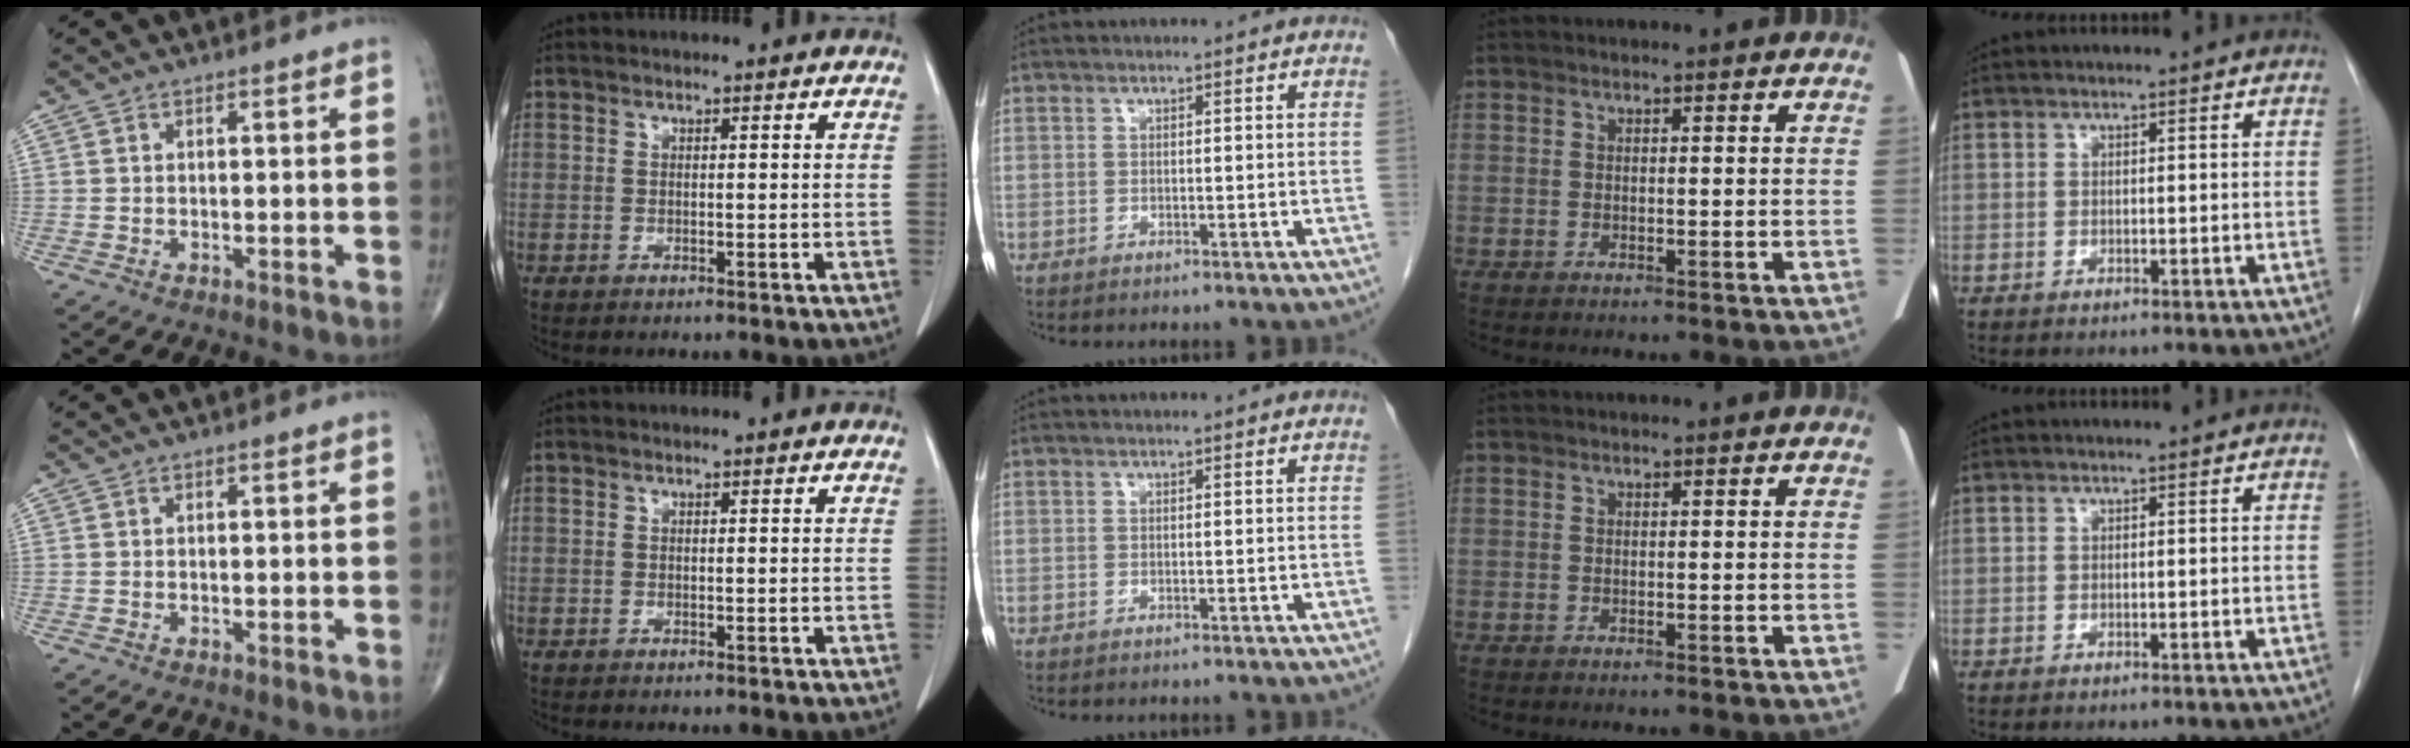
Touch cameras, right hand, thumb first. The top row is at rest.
{}